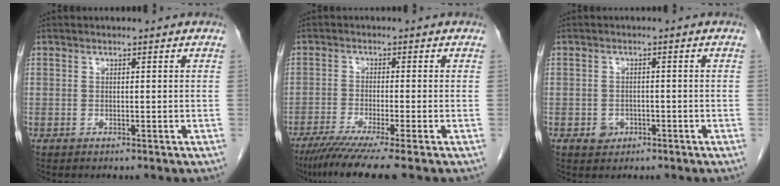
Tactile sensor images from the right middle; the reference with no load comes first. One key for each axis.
{"total": 8.7, "fx": -6.7, "fy": -1.3, "fz": 5.3, "tx": -0.077, "ty": -0.029, "tz": -0.110}
{"total": 2.2, "fx": -1.0, "fy": 1.8, "fz": 0.8, "tx": -0.009, "ty": 0.006, "tz": -0.011}